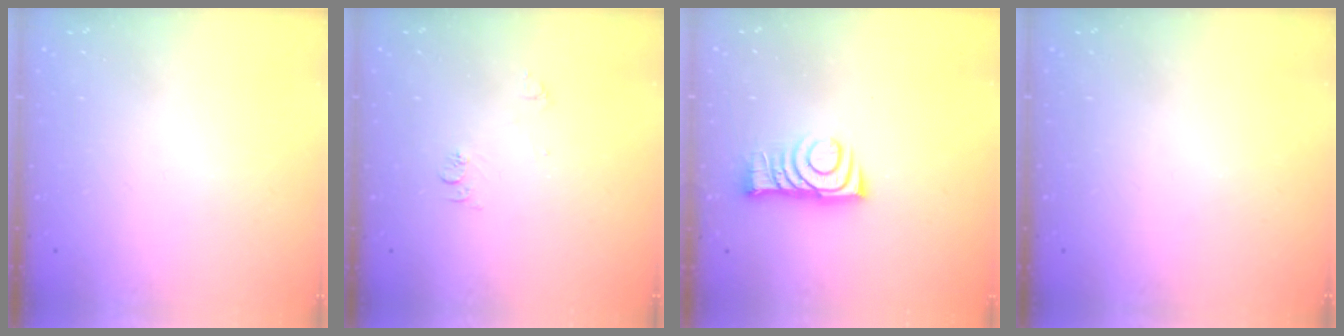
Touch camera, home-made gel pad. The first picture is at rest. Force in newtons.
{"total": 7.4, "press": 7.3, "slide": 0.8}
{"total": 8.8, "press": 8.8, "slide": 0.8}
{"total": 0.0}